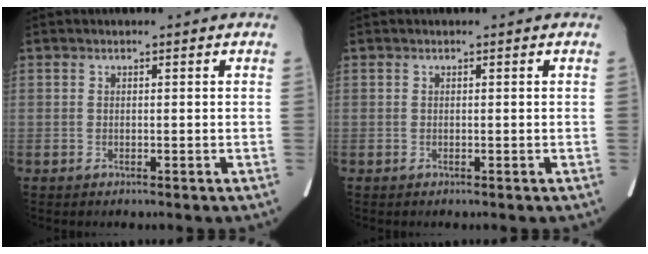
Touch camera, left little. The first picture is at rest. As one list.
[{"total": 0.0}]